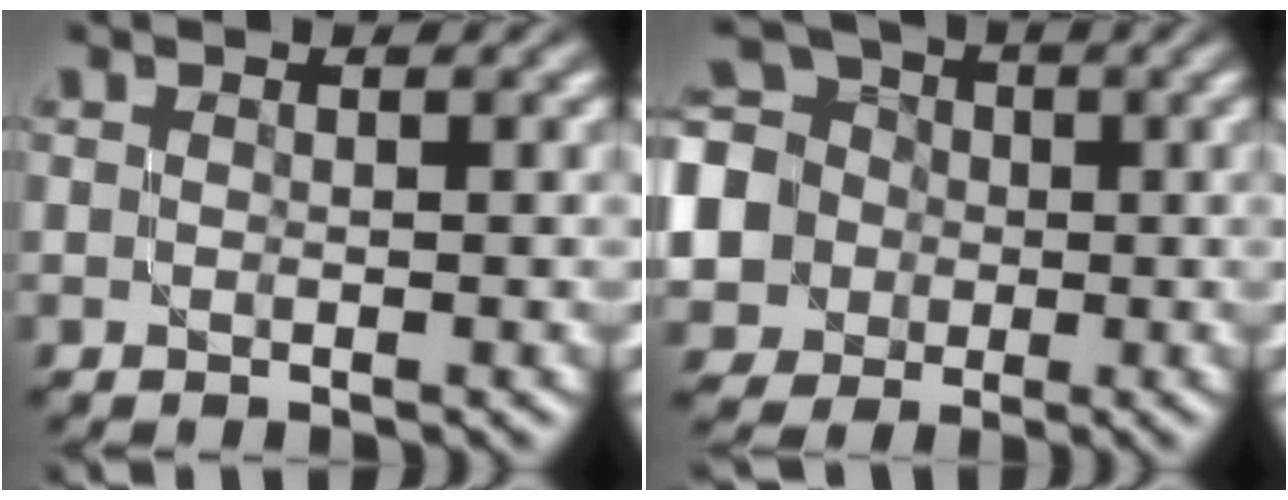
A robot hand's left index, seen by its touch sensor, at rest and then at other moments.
{"total": 7.2, "force": [-0.4, 6.7, 2.6], "torque": [-0.071, 0.004, -0.031]}